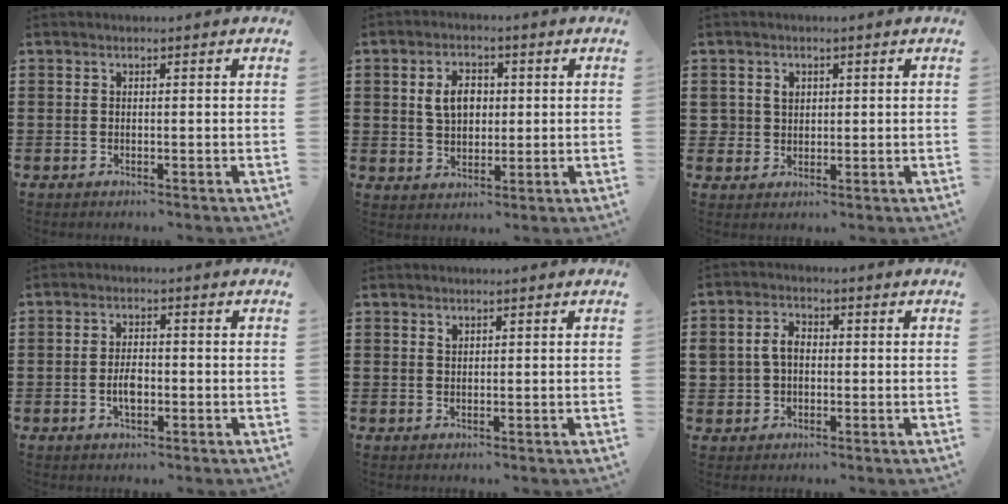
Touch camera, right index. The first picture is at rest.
{"total": 5.2, "force": [0.9, 3.6, 3.6], "torque": [-0.073, 0.012, 0.010]}
{"total": 2.5, "force": [0.6, 2.4, 0.7], "torque": [-0.024, 0.011, 0.008]}
{"total": 3.3, "force": [-0.7, 1.6, 2.8], "torque": [-0.053, 0.004, -0.012]}
{"total": 0.7, "force": [0.6, 0.4, 0.1], "torque": [-0.004, 0.001, 0.011]}
{"total": 3.8, "force": [0.0, 3.2, 2.0], "torque": [-0.057, 0.009, -0.006]}